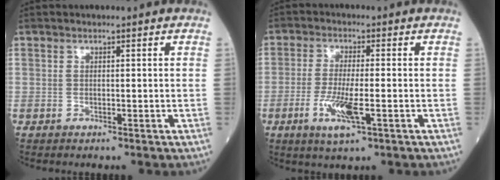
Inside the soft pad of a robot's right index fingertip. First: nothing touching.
{"total": 6.6, "force": [-2.4, 0.8, 6.1], "torque": [-0.131, -0.015, -0.040]}